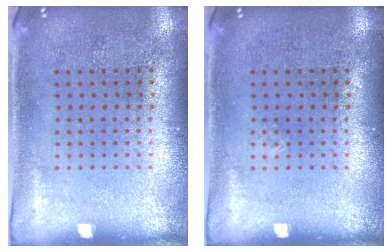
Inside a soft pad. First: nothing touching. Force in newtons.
{"total": 0.0}